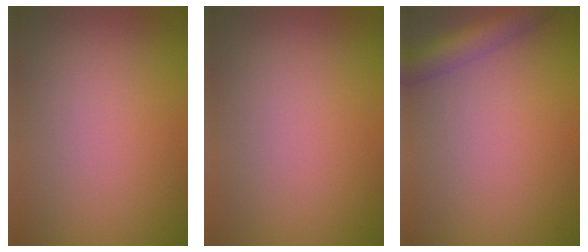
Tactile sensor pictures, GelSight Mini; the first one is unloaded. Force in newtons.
{"total": 0.0}
{"total": 4.0, "press": 4.0, "slide": 0.3}